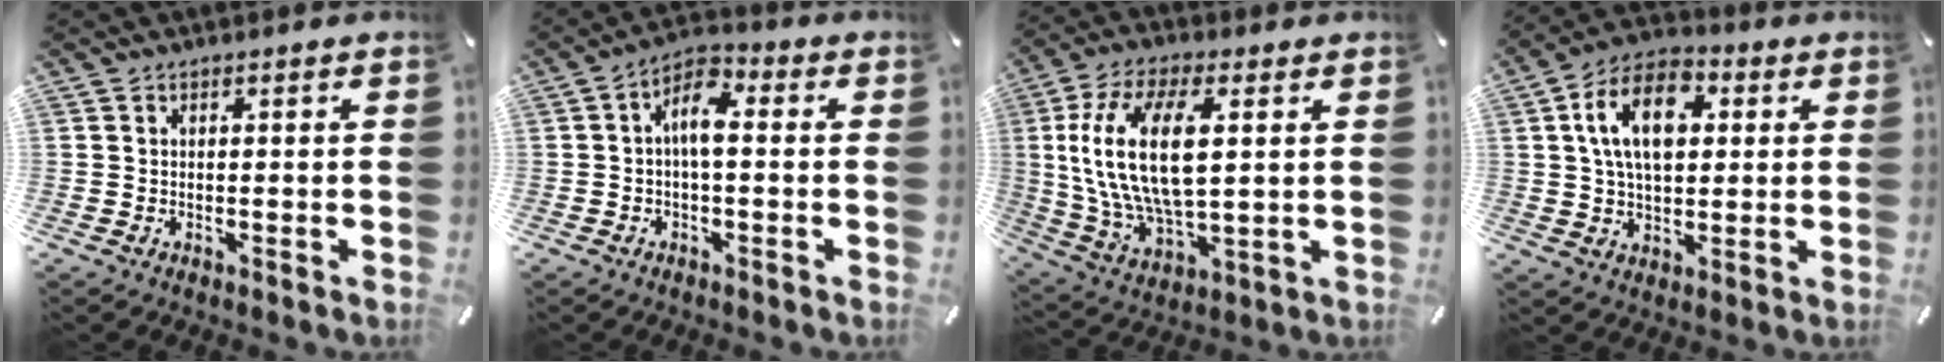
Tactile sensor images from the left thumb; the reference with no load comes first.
{"total": 7.3, "force": [0.0, 3.5, 6.4], "torque": [-0.116, 0.011, -0.002]}
{"total": 18.2, "force": [3.4, 9.0, 15.5], "torque": [-0.341, -0.004, 0.057]}
{"total": 14.1, "force": [3.2, 9.1, 10.3], "torque": [-0.189, 0.008, 0.054]}